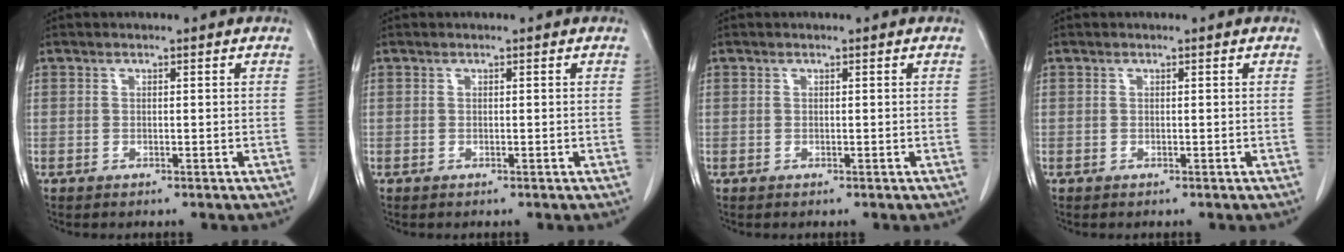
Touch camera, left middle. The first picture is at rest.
{"total": 0.0}
{"total": 0.0}
{"total": 0.0}